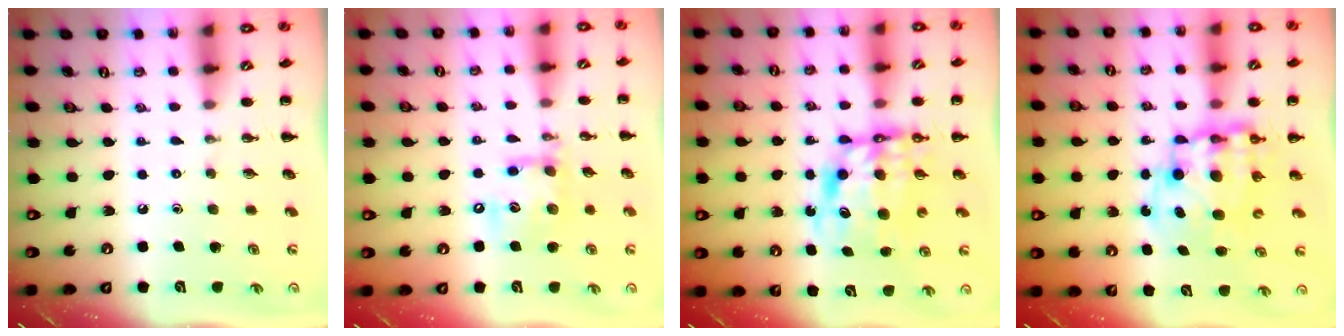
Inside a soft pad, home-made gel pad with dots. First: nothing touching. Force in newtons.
{"total": 13.4, "press": 13.2, "slide": 2.5}
{"total": 10.5, "press": 10.0, "slide": 3.2}
{"total": 12.0, "press": 11.7, "slide": 2.9}